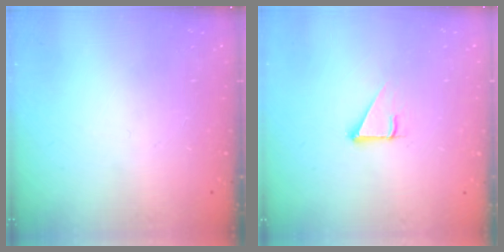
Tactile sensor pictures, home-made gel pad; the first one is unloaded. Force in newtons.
{"total": 2.8, "press": 2.8, "slide": 0.0}